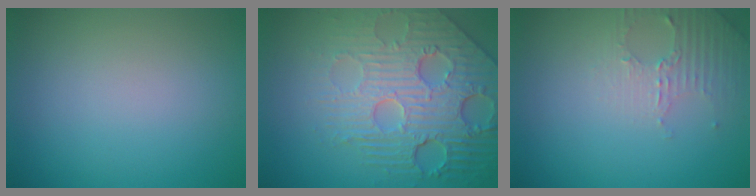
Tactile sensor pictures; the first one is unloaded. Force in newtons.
{"total": 8.5, "press": 6.0, "slide": 6.1}
{"total": 2.6, "press": 2.5, "slide": 0.7}